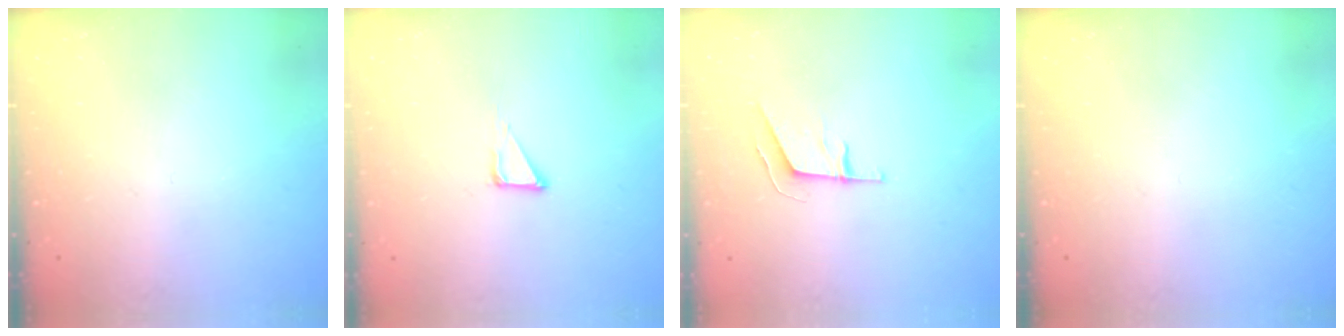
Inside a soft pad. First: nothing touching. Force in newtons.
{"total": 3.5, "press": 3.5, "slide": 0.2}
{"total": 6.1, "press": 6.1, "slide": 0.0}
{"total": 0.0}